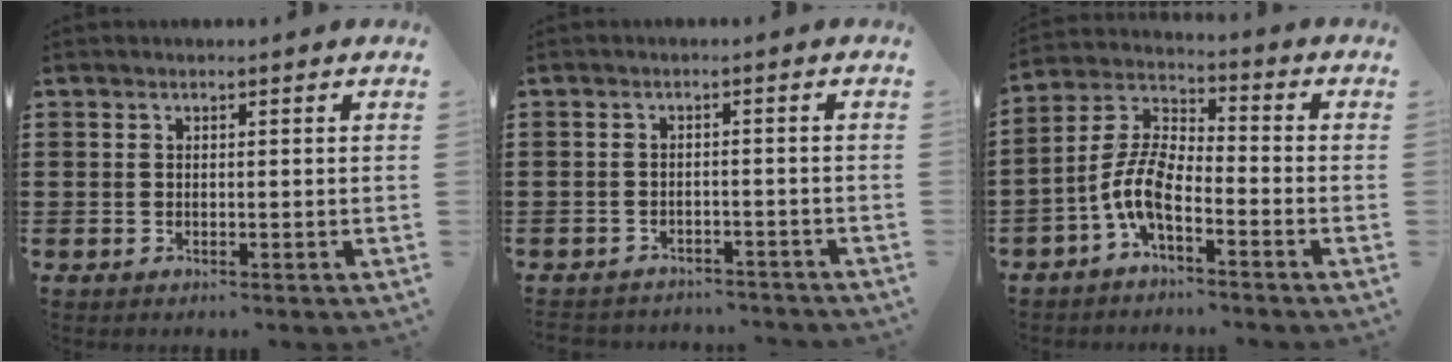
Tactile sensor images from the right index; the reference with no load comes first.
{"total": 2.2, "force": [-2.2, 0.4, -0.1], "torque": [-0.007, -0.001, -0.047]}
{"total": 7.7, "force": [-4.0, 2.8, 5.9], "torque": [-0.154, -0.015, -0.087]}